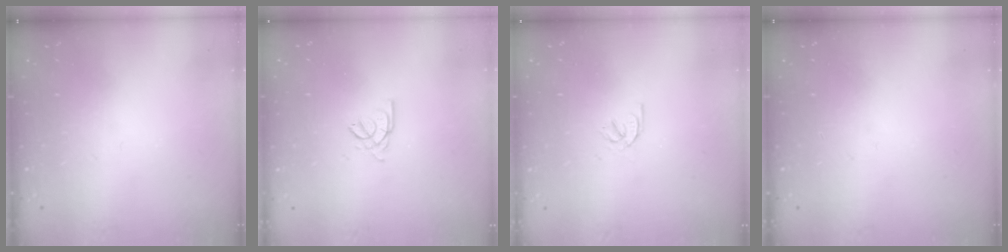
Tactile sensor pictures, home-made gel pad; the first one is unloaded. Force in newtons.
{"total": 2.0, "press": 2.0, "slide": 0.4}
{"total": 2.2, "press": 2.2, "slide": 0.2}
{"total": 0.0}